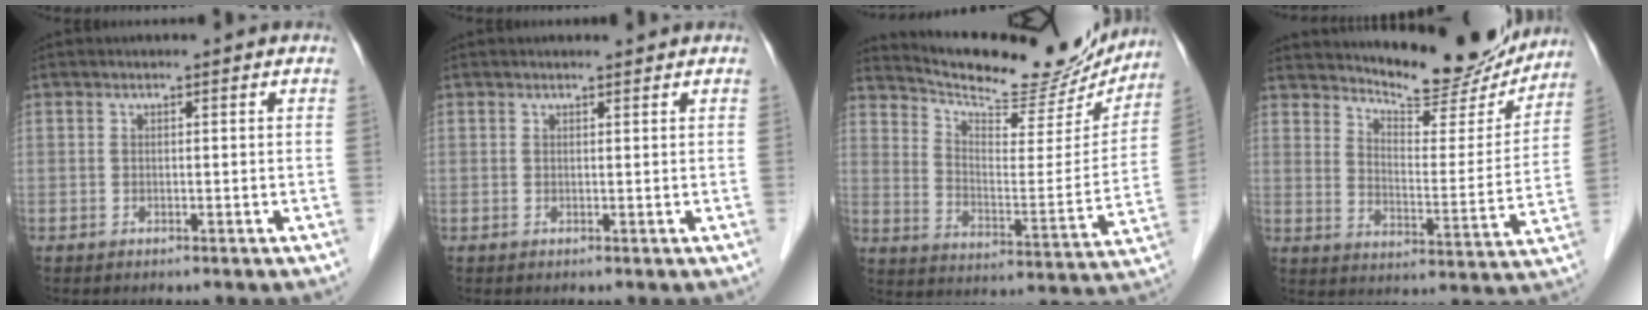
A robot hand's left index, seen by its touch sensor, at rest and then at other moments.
{"total": 0.9, "force": [0.9, 0.0, 0.1], "torque": [-0.008, 0.002, 0.016]}
{"total": 21.5, "force": [19.8, 4.4, 7.2], "torque": [-0.114, -0.031, 0.277]}
{"total": 16.4, "force": [15.5, 3.2, 4.4], "torque": [-0.061, -0.030, 0.207]}